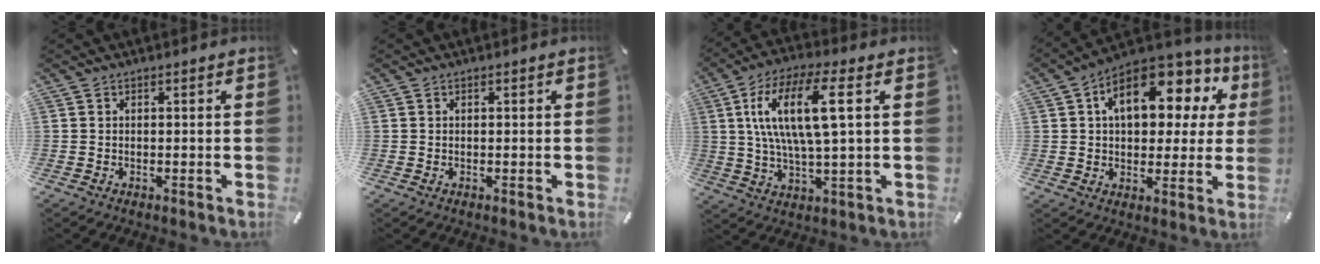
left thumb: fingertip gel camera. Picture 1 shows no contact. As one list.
[{"total": 0.0}, {"total": 15.0, "force": [3.7, 4.4, 13.8], "torque": [-0.286, 0.004, 0.057]}, {"total": 16.0, "force": [6.2, 9.6, 11.3], "torque": [-0.169, -0.020, 0.105]}]